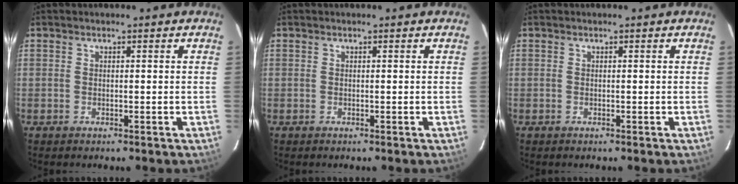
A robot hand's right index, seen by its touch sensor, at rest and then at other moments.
{"total": 0.0}
{"total": 0.0}